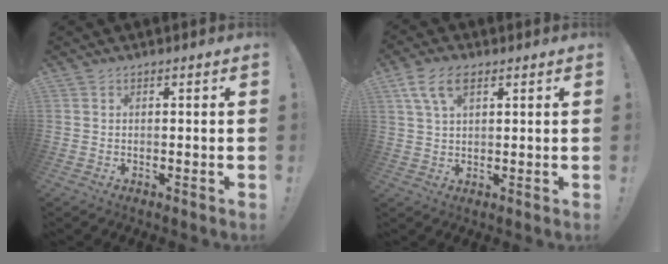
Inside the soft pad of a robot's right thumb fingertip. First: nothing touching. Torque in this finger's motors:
{"motor_torque": [-0.28, 0.36, 0.55, 0.02, 0.27]}